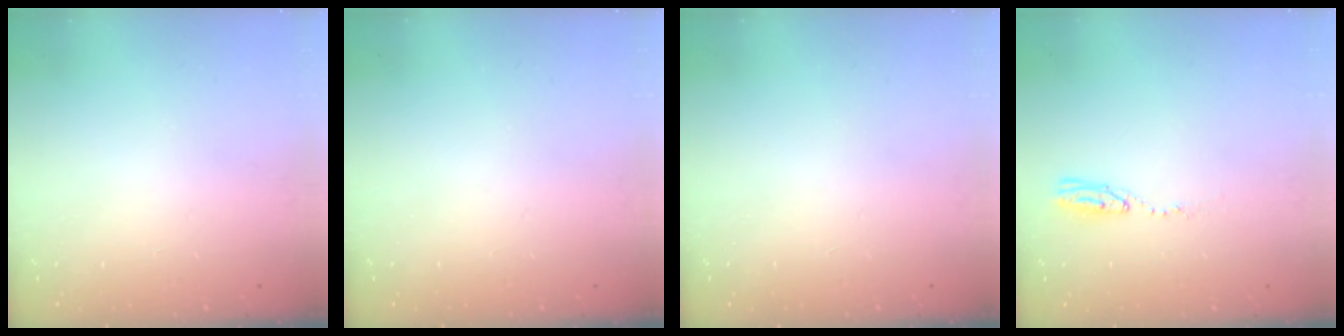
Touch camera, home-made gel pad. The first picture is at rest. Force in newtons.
{"total": 0.0}
{"total": 0.0}
{"total": 4.3, "press": 4.3, "slide": 0.4}